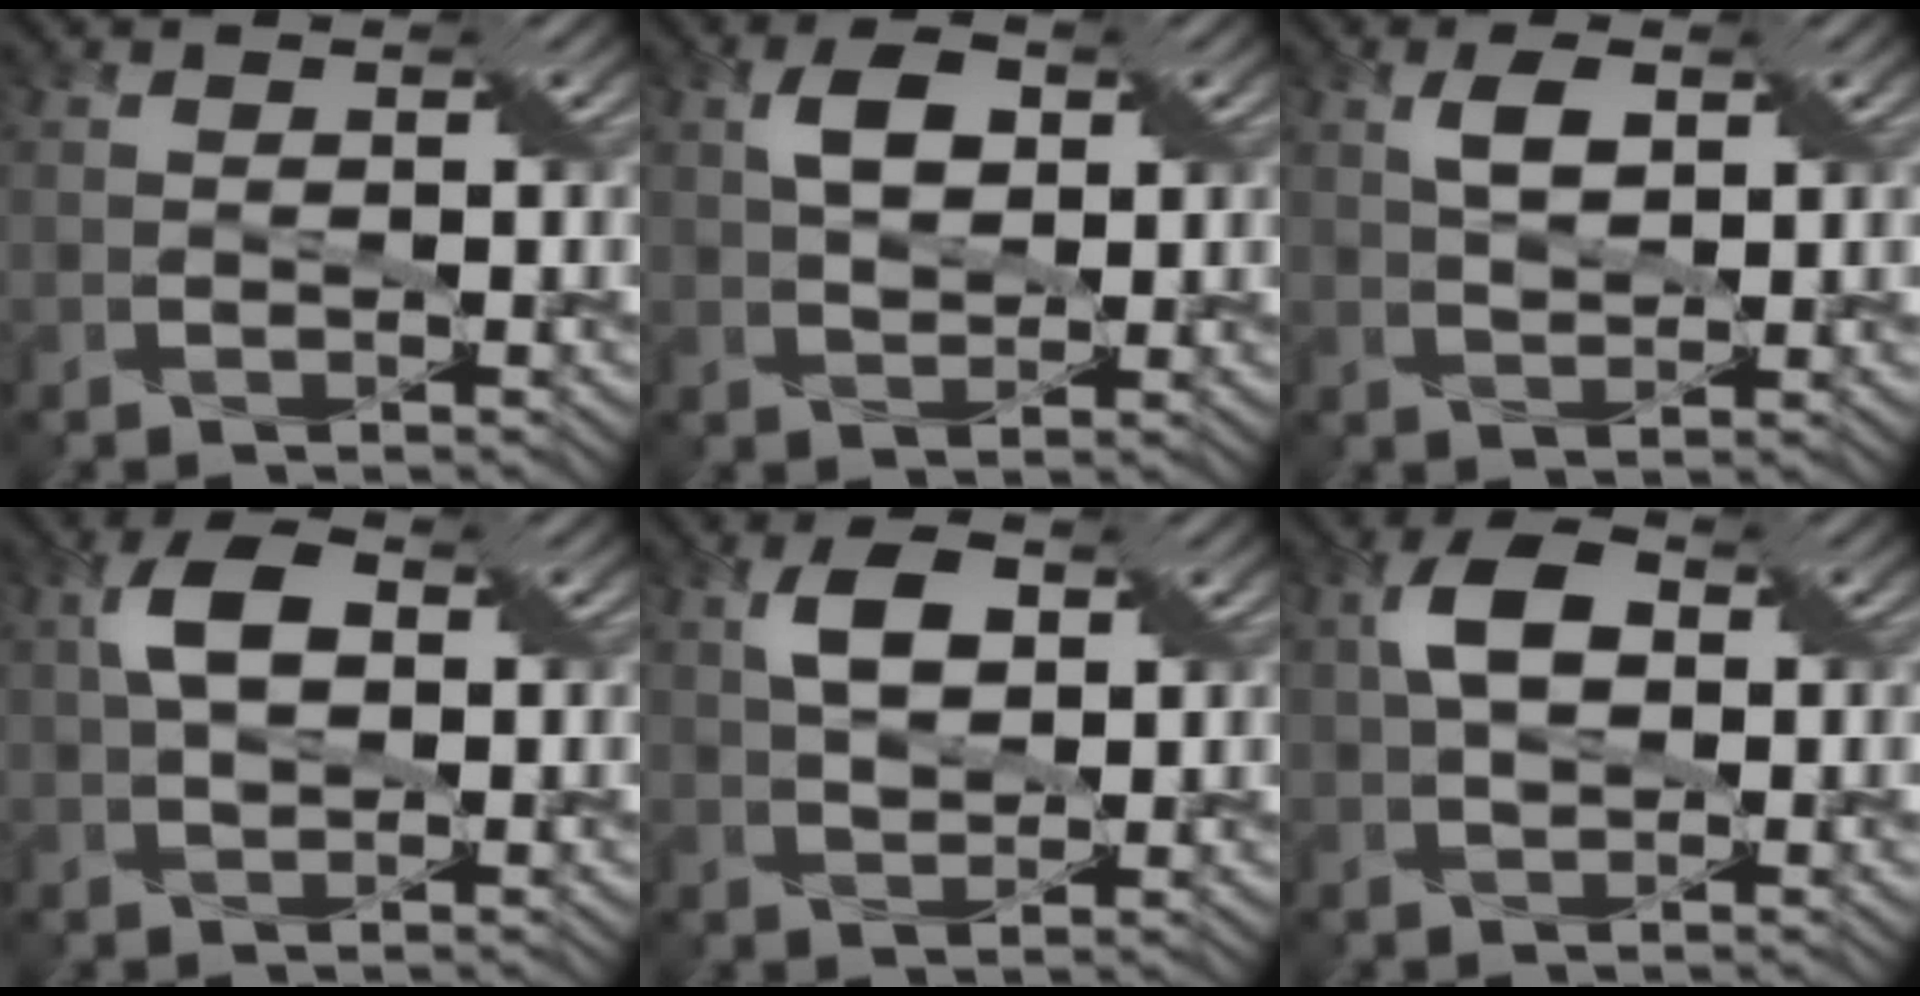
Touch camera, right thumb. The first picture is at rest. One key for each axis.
{"total": 4.1, "fx": 1.6, "fy": 2.2, "fz": 3.1, "tx": -0.060, "ty": 0.008, "tz": 0.026}
{"total": 3.0, "fx": 1.6, "fy": 0.9, "fz": 2.4, "tx": -0.051, "ty": 0.006, "tz": 0.030}
{"total": 5.8, "fx": 1.2, "fy": 3.1, "fz": 4.8, "tx": -0.096, "ty": 0.013, "tz": 0.015}
{"total": 4.6, "fx": 1.8, "fy": 2.1, "fz": 3.6, "tx": -0.070, "ty": 0.008, "tz": 0.032}
{"total": 5.9, "fx": 1.1, "fy": 3.3, "fz": 4.8, "tx": -0.097, "ty": 0.011, "tz": 0.013}